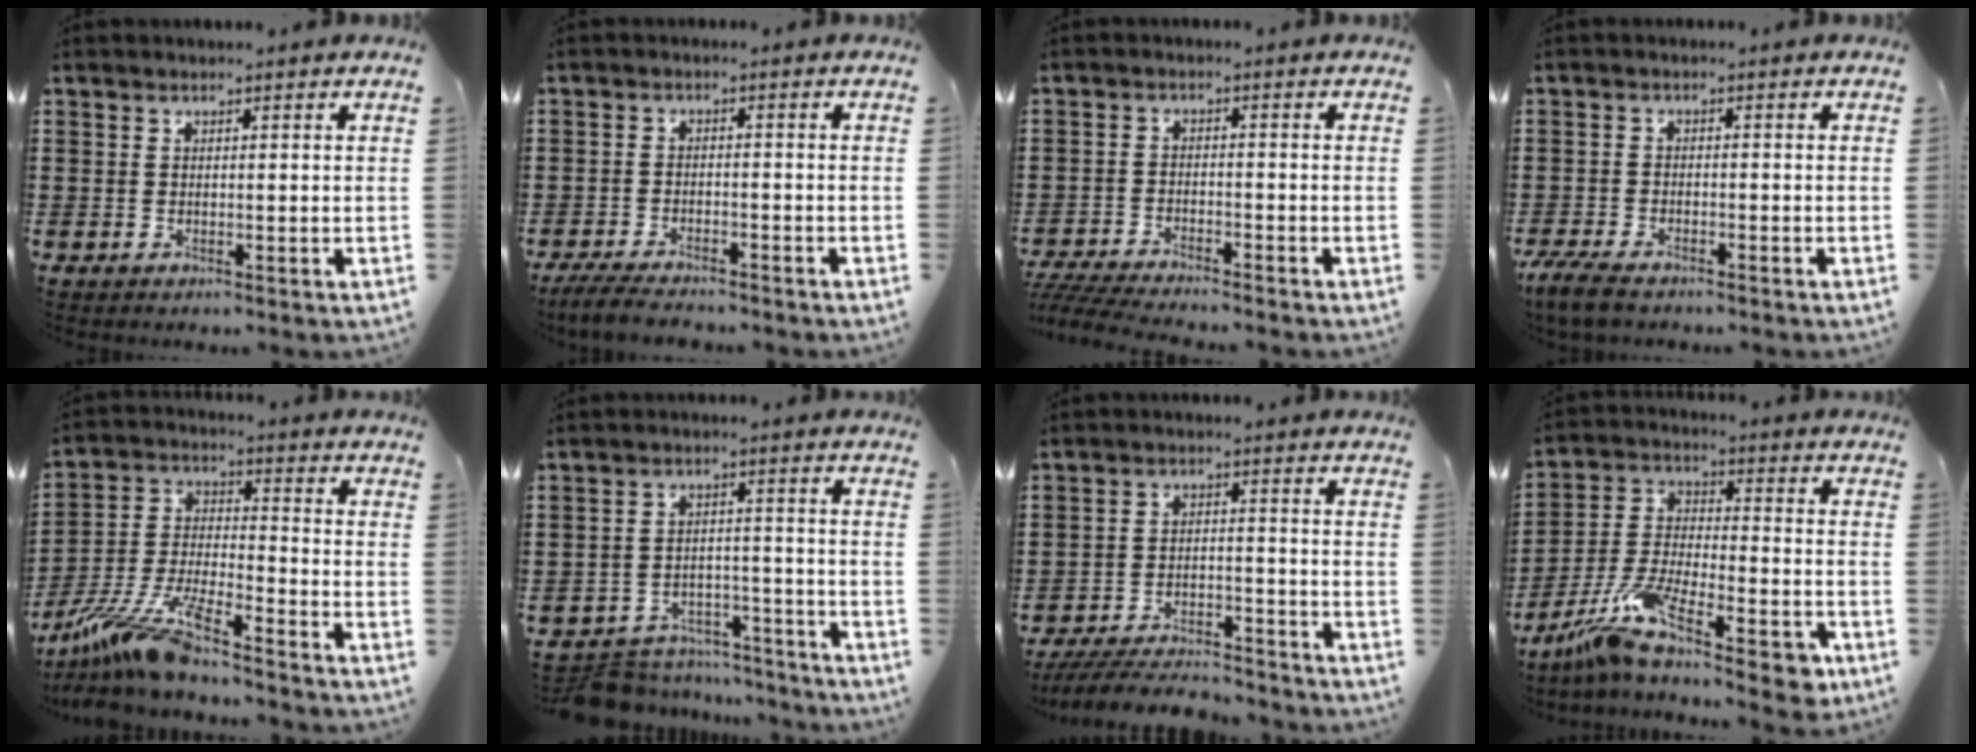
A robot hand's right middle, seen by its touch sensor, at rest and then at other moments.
{"total": 3.8, "force": [-3.7, 0.6, 1.0], "torque": [-0.031, -0.004, -0.079]}
{"total": 4.2, "force": [-4.1, 0.0, 1.0], "torque": [-0.038, -0.012, -0.090]}
{"total": 3.2, "force": [-2.7, 0.7, 1.5], "torque": [-0.047, -0.004, -0.060]}
{"total": 11.4, "force": [-9.8, 0.3, 5.8], "torque": [-0.139, -0.003, -0.202]}
{"total": 6.4, "force": [-6.3, 1.2, 0.5], "torque": [-0.016, 0.016, -0.129]}
{"total": 5.8, "force": [-5.6, 0.7, 1.4], "torque": [-0.032, 0.002, -0.113]}
{"total": 11.2, "force": [-8.1, 2.5, 7.3], "torque": [-0.148, 0.015, -0.158]}